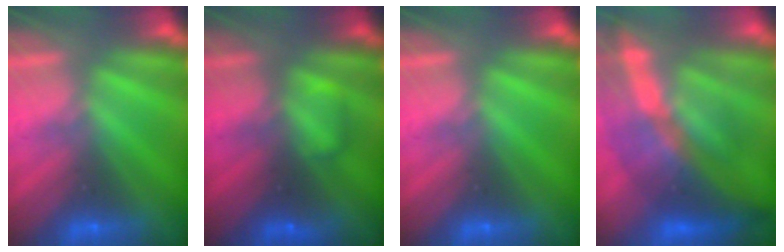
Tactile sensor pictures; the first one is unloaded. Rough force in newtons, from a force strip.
{"total": 1.8}
{"total": 0.0}
{"total": 11.6}